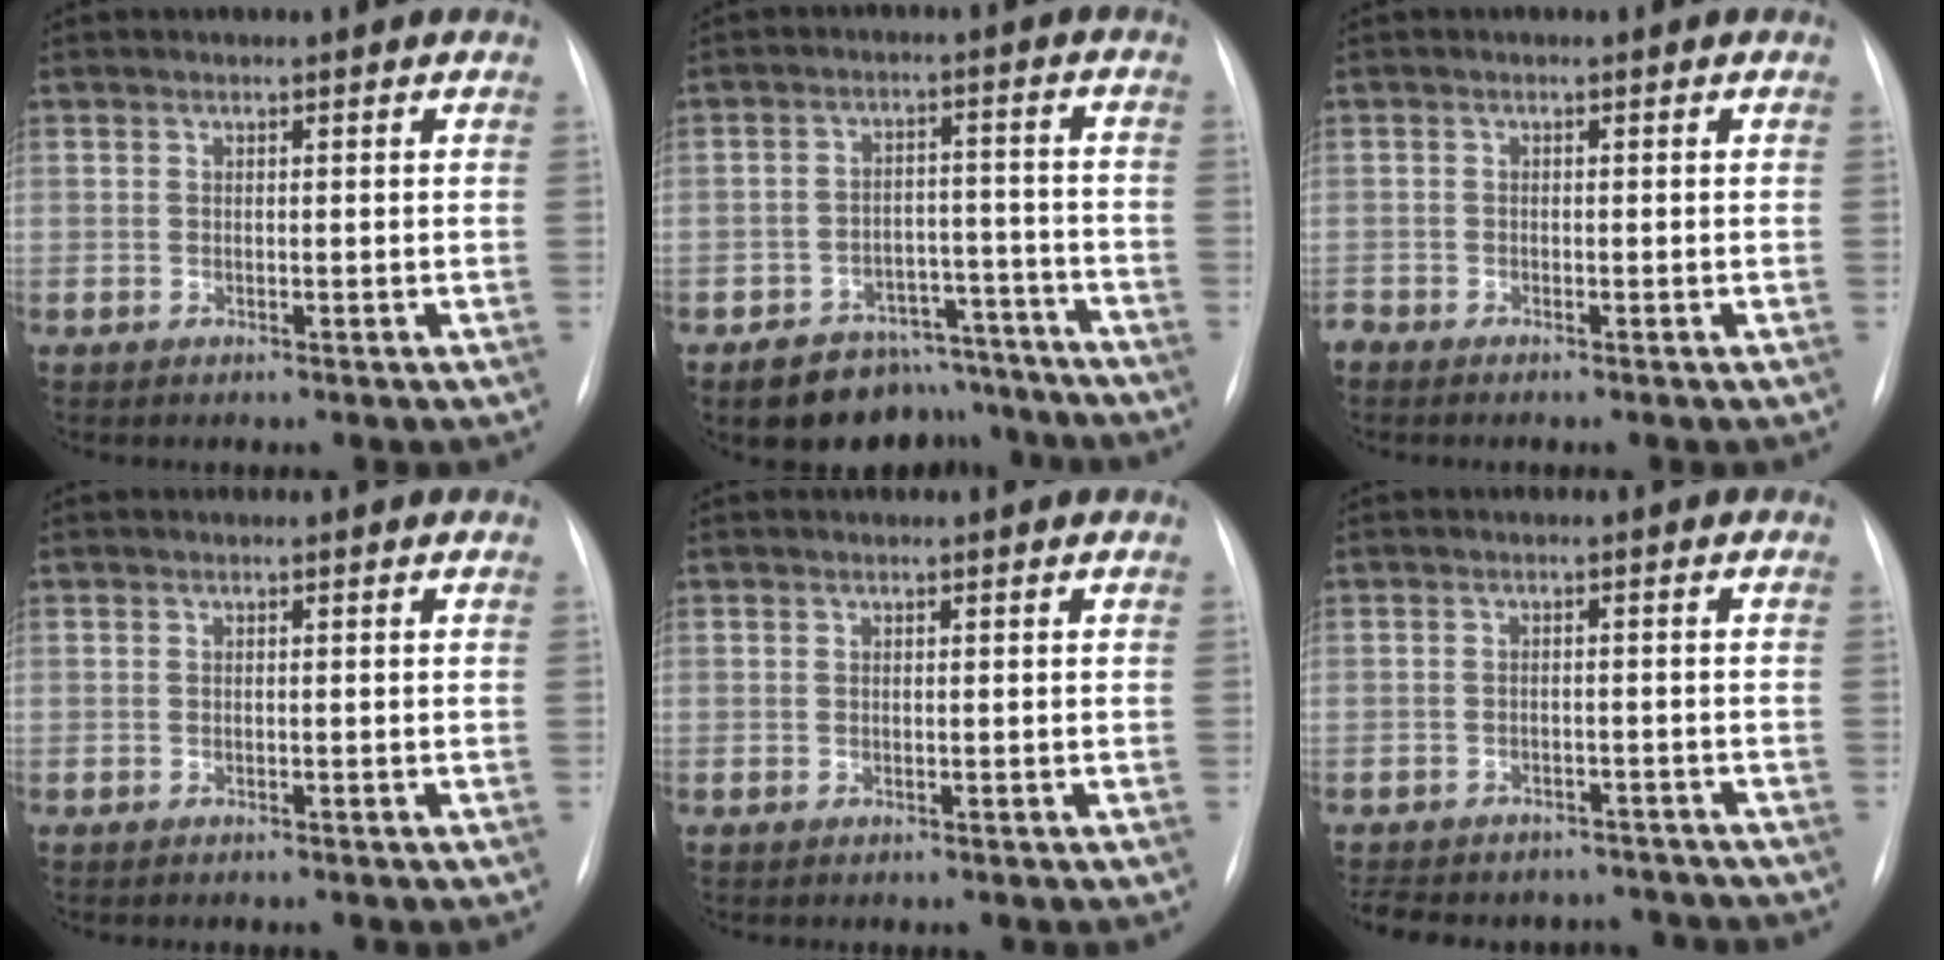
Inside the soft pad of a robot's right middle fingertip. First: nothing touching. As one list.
[{"total": 10.8, "force": [-9.2, 5.4, 1.9], "torque": [-0.005, 0.040, -0.128]}, {"total": 1.3, "force": [-1.3, 0.0, 0.2], "torque": [-0.002, -0.003, -0.021]}, {"total": 0.0}, {"total": 0.0}, {"total": 14.2, "force": [-12.4, 6.0, 3.7], "torque": [-0.087, 0.011, -0.148]}]